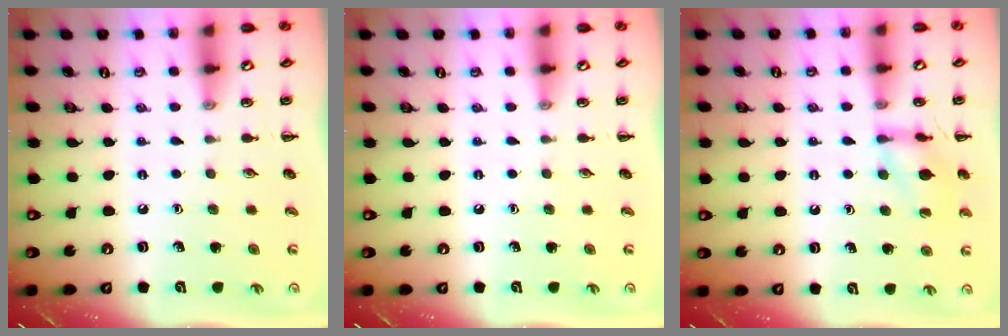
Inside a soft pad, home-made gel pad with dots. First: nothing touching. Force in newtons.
{"total": 0.0}
{"total": 11.9, "press": 11.9, "slide": 0.9}